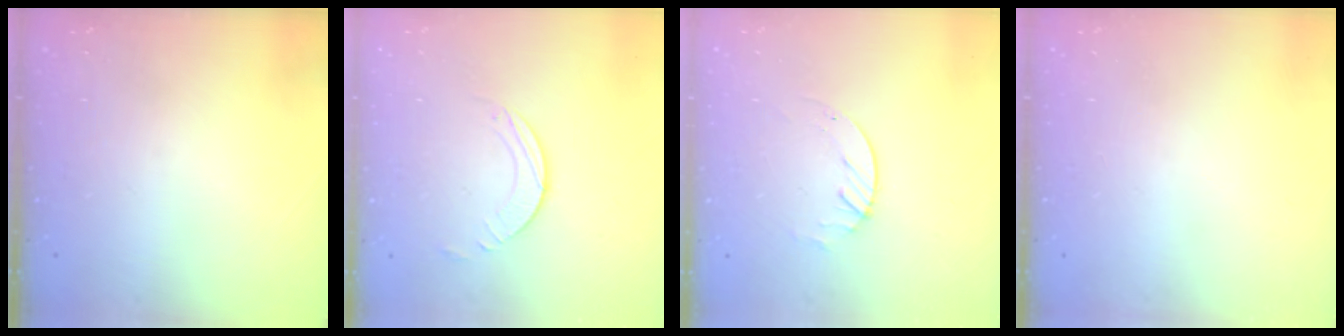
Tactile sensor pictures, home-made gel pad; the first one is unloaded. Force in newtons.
{"total": 2.8, "press": 2.8, "slide": 0.2}
{"total": 1.7, "press": 1.7, "slide": 0.2}
{"total": 0.0}